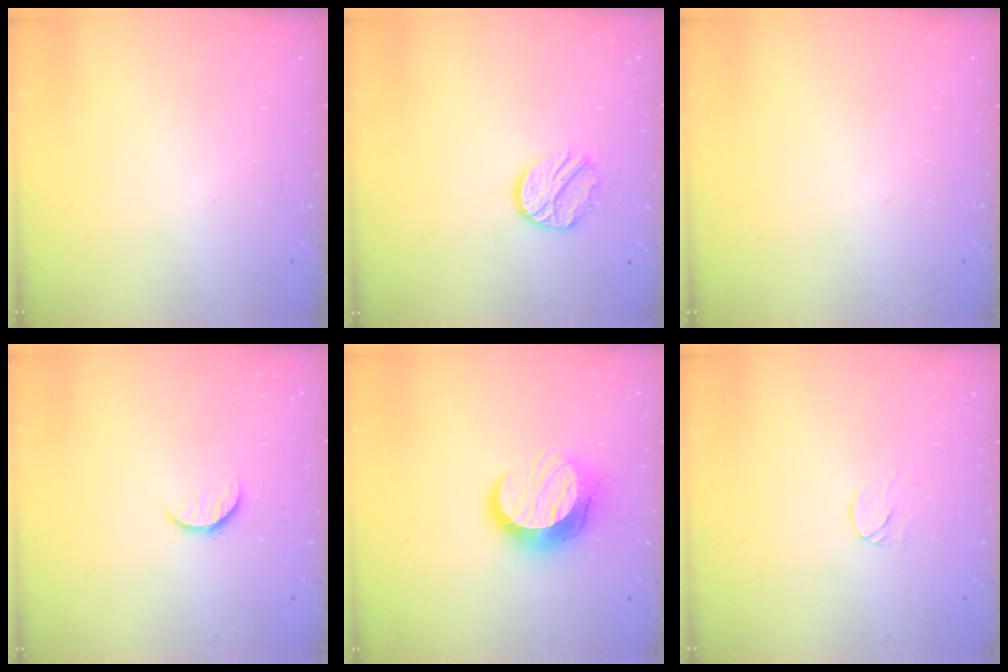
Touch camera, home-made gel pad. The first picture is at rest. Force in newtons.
{"total": 9.4, "press": 9.4, "slide": 0.2}
{"total": 0.0}
{"total": 5.5, "press": 5.5, "slide": 0.4}
{"total": 12.8, "press": 12.8, "slide": 0.9}
{"total": 5.1, "press": 5.1, "slide": 0.5}